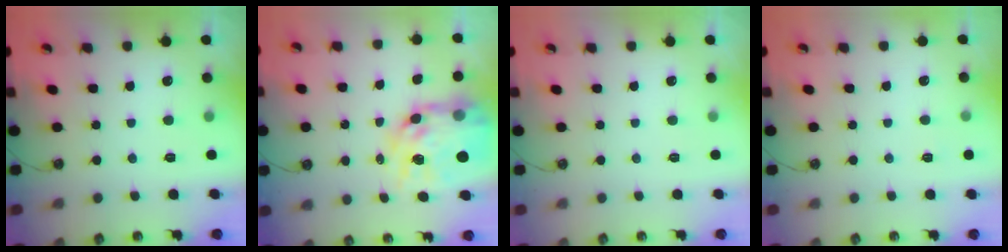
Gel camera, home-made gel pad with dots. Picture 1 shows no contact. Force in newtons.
{"total": 19.2, "press": 19.2, "slide": 1.5}
{"total": 0.0}
{"total": 2.5, "press": 2.5, "slide": 0.4}